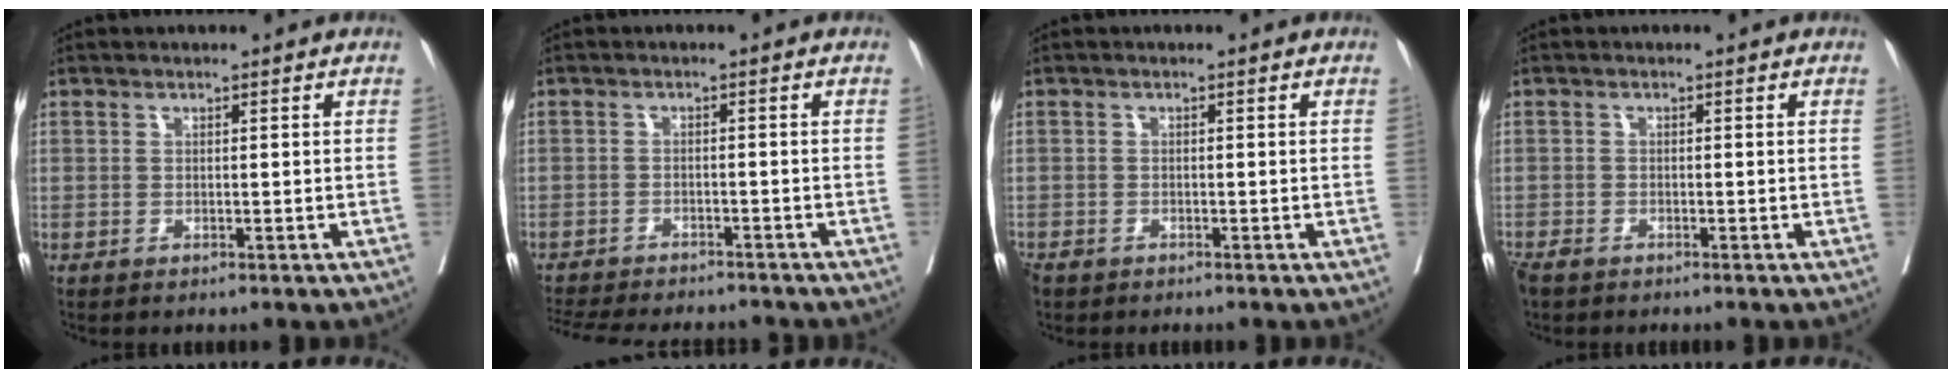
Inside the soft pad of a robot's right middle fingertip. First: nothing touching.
{"total": 14.2, "force": [-12.9, 3.0, 5.1], "torque": [-0.111, -0.013, -0.176]}
{"total": 1.5, "force": [-1.2, 0.8, 0.4], "torque": [-0.012, -0.002, -0.021]}
{"total": 2.2, "force": [-1.8, 0.9, 1.0], "torque": [-0.023, -0.005, -0.031]}